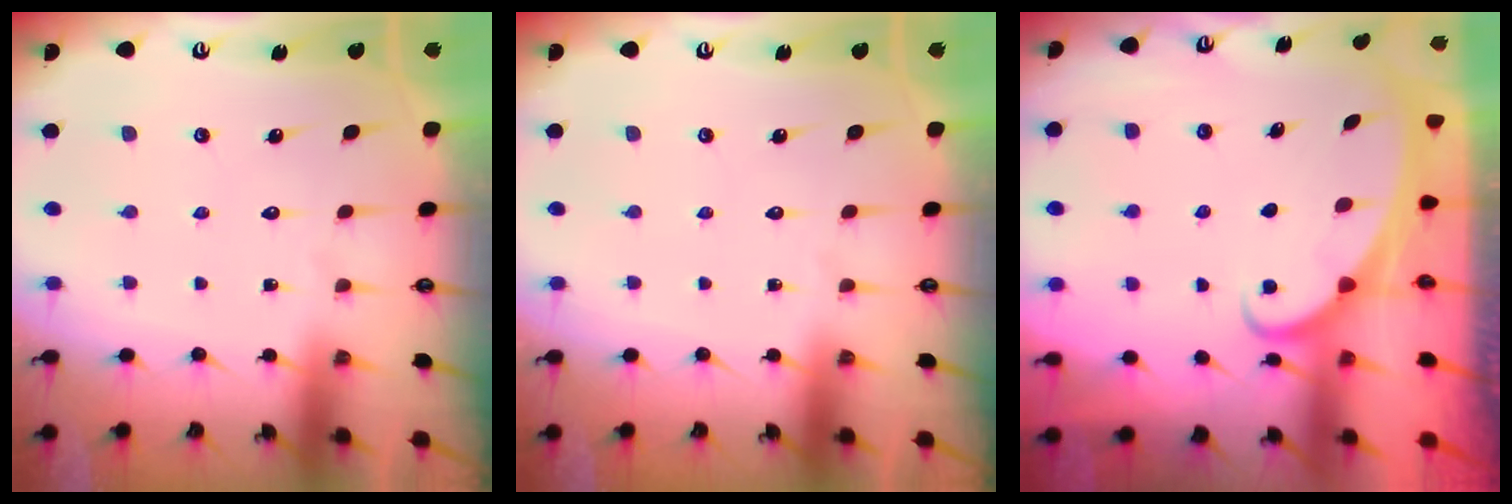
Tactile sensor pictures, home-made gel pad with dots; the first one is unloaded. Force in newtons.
{"total": 0.0}
{"total": 2.5, "press": 2.5, "slide": 0.4}